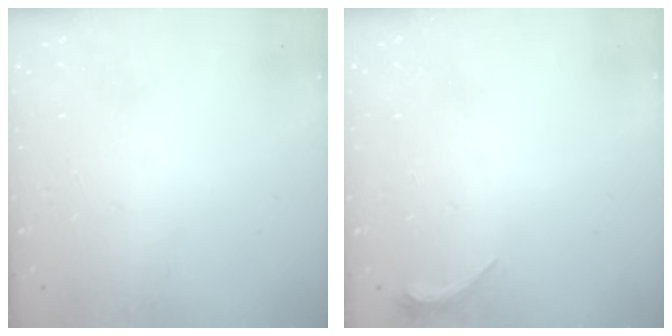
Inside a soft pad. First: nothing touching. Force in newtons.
{"total": 4.8, "press": 4.7, "slide": 0.9}